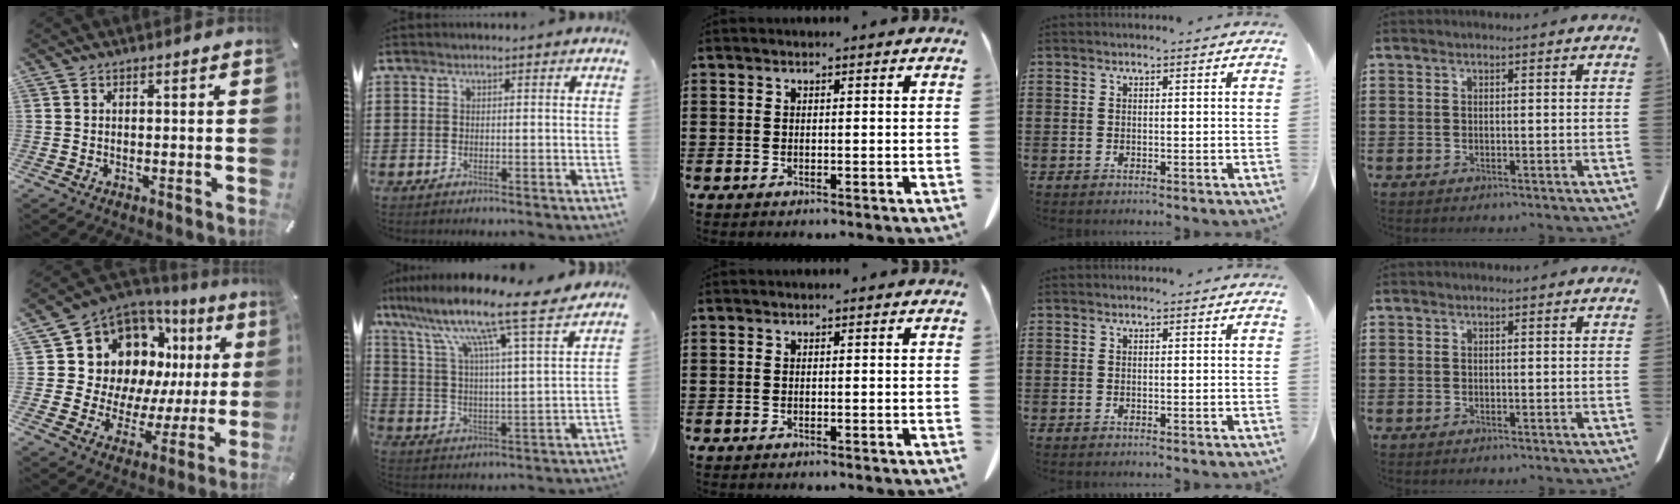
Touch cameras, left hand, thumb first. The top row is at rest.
{"thumb": {"total": 15.8, "force": [8.5, 11.6, 6.7], "torque": [-0.118, -0.084, 0.171]}, "index": {"total": 11.2, "force": [9.2, -0.4, 6.4], "torque": [-0.153, -0.067, 0.142]}}